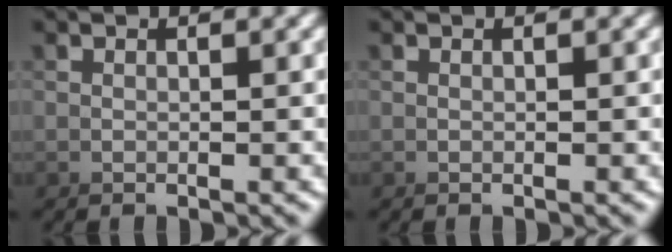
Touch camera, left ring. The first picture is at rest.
{"total": 0.0}